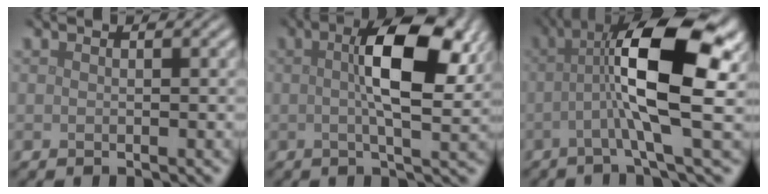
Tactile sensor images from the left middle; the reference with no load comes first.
{"total": 8.9, "force": [1.9, 2.9, 8.2], "torque": [-0.131, 0.010, 0.024]}
{"total": 10.8, "force": [0.7, 2.8, 10.5], "torque": [-0.185, 0.013, 0.010]}